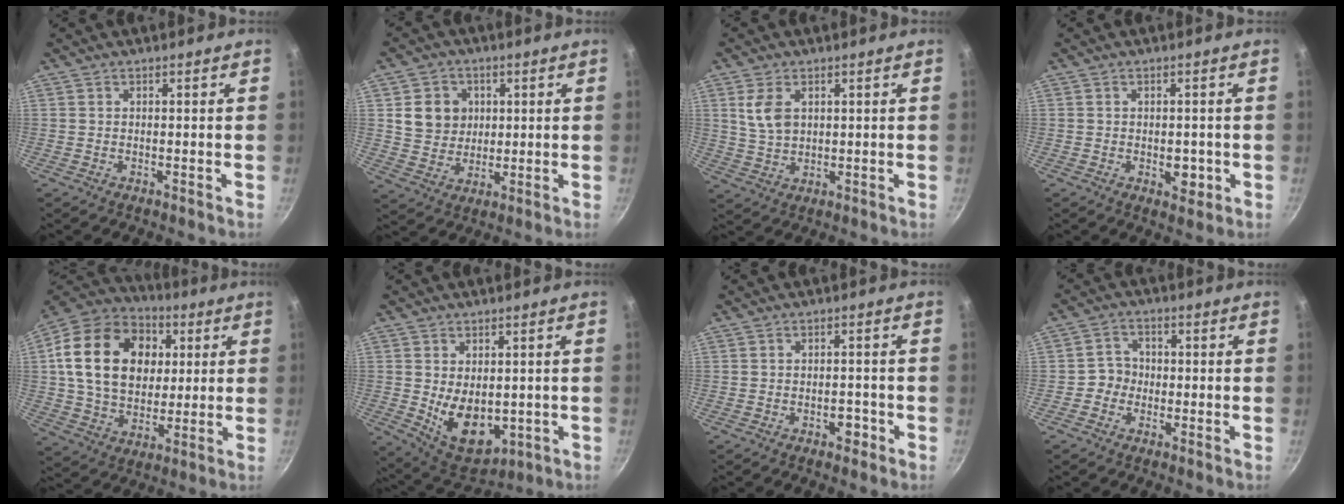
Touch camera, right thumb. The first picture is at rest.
{"total": 8.2, "force": [1.9, 7.3, 3.2], "torque": [-0.025, -0.004, 0.035]}
{"total": 6.2, "force": [2.0, 3.9, 4.3], "torque": [-0.077, -0.010, 0.043]}
{"total": 3.6, "force": [-0.8, 2.2, 2.8], "torque": [-0.019, 0.002, -0.007]}
{"total": 23.9, "force": [4.9, 17.6, 15.4], "torque": [-0.245, 0.008, 0.082]}
{"total": 11.2, "force": [-0.5, 7.2, 8.5], "torque": [-0.108, -0.024, 0.017]}
{"total": 2.6, "force": [-1.3, 1.6, 1.6], "torque": [-0.012, 0.012, -0.016]}
{"total": 3.7, "force": [-1.0, 3.4, 1.0], "torque": [0.014, 0.015, -0.026]}